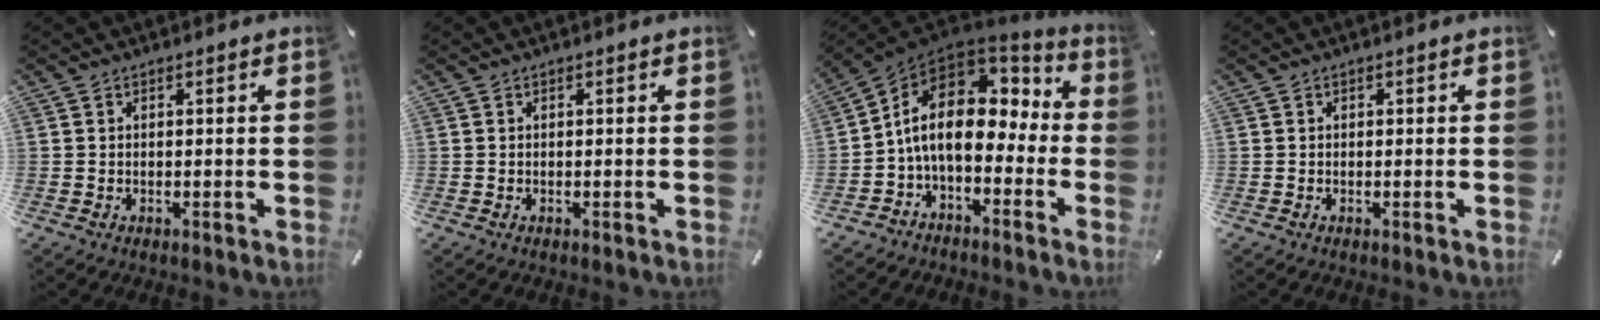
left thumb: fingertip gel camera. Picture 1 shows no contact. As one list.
[{"total": 0.0}, {"total": 12.8, "force": [0.8, 7.8, 10.1], "torque": [-0.199, -0.014, 0.010]}, {"total": 0.0}]